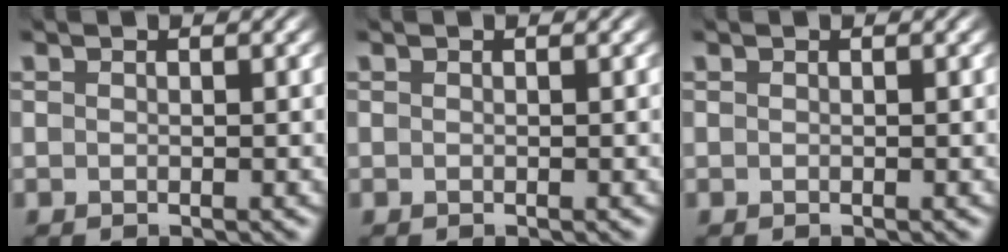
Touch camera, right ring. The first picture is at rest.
{"total": 0.0}
{"total": 0.0}